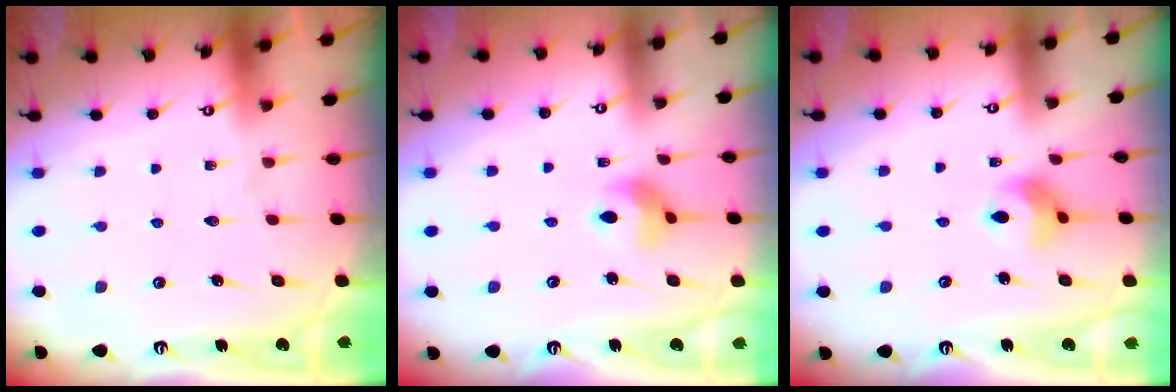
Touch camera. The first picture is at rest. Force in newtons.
{"total": 6.9, "press": 6.9, "slide": 0.5}
{"total": 7.5, "press": 7.5, "slide": 0.8}